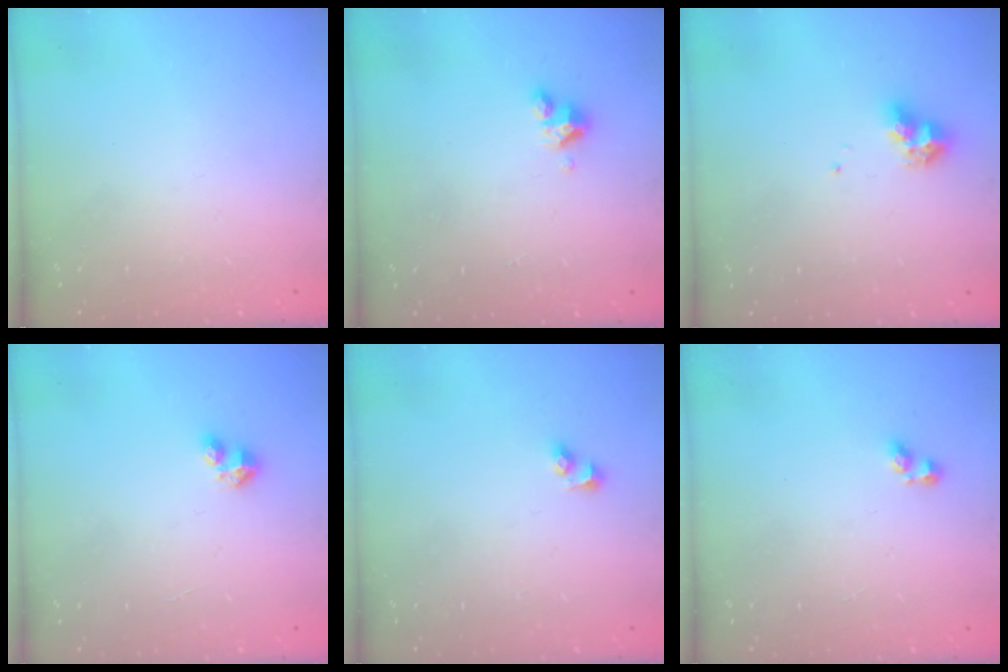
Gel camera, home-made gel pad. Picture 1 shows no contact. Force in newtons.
{"total": 4.4, "press": 4.4, "slide": 0.4}
{"total": 7.0, "press": 6.9, "slide": 1.0}
{"total": 3.2, "press": 3.2, "slide": 0.3}
{"total": 2.7, "press": 2.5, "slide": 1.2}
{"total": 3.1, "press": 3.1, "slide": 0.5}